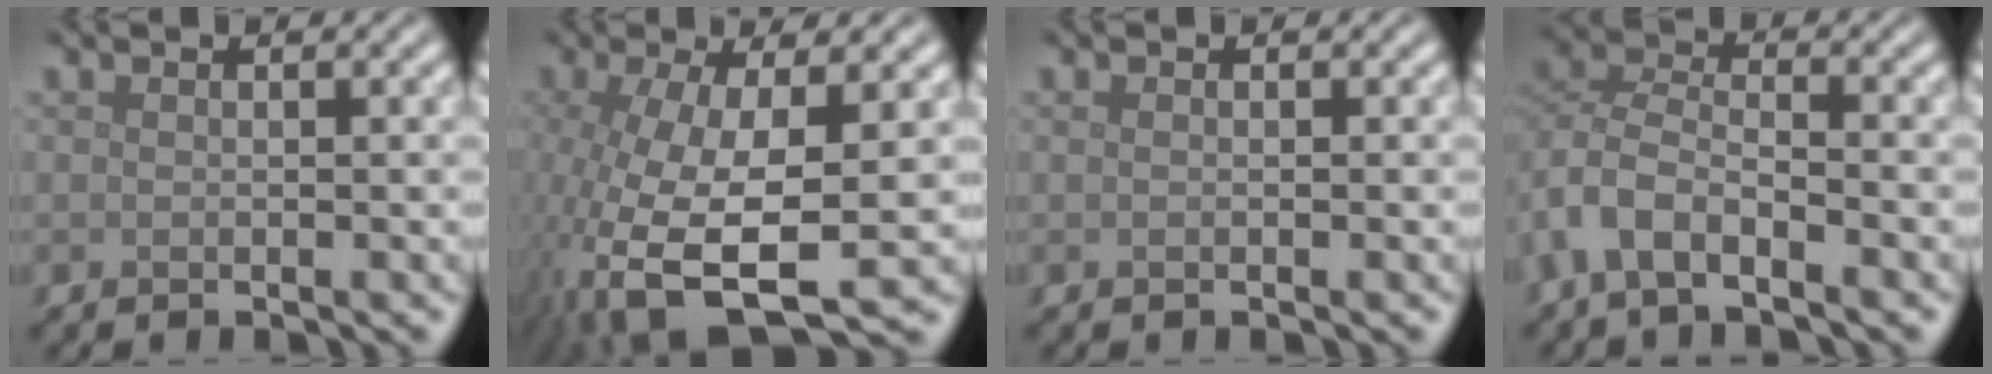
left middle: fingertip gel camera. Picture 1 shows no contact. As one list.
[{"total": 11.6, "force": [-3.1, 4.5, 10.2], "torque": [-0.230, -0.026, -0.048]}, {"total": 0.0}, {"total": 4.4, "force": [-2.5, 2.2, 2.9], "torque": [-0.056, 0.002, -0.059]}]